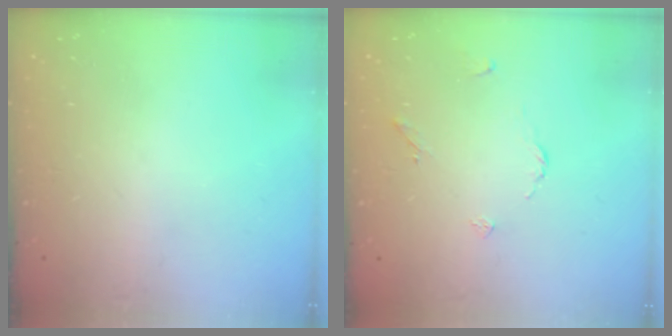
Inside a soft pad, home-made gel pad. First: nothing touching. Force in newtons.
{"total": 3.6, "press": 3.6, "slide": 0.5}